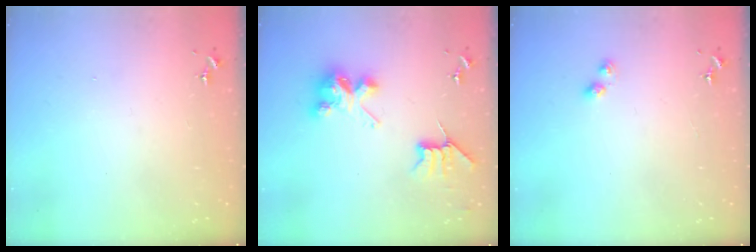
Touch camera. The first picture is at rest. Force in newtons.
{"total": 10.0, "press": 10.0, "slide": 0.6}
{"total": 3.0, "press": 3.0, "slide": 0.4}